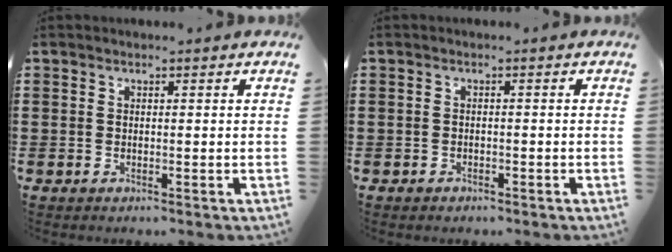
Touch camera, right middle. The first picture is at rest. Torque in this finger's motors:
{"motor_torque": [0.37, 0.48, -0.15, -0.08]}